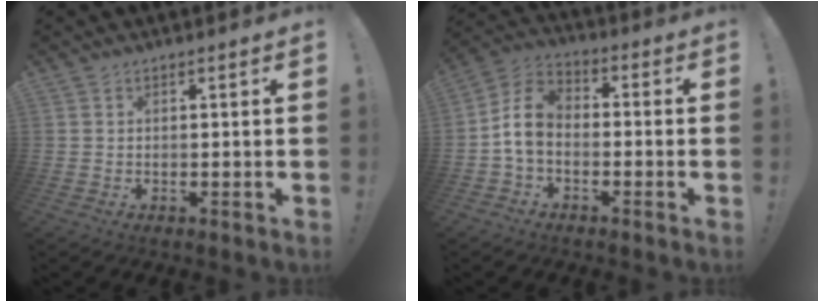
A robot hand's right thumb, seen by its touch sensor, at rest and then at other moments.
{"total": 9.3, "force": [-1.2, 6.3, 6.7], "torque": [-0.126, 0.017, -0.016]}